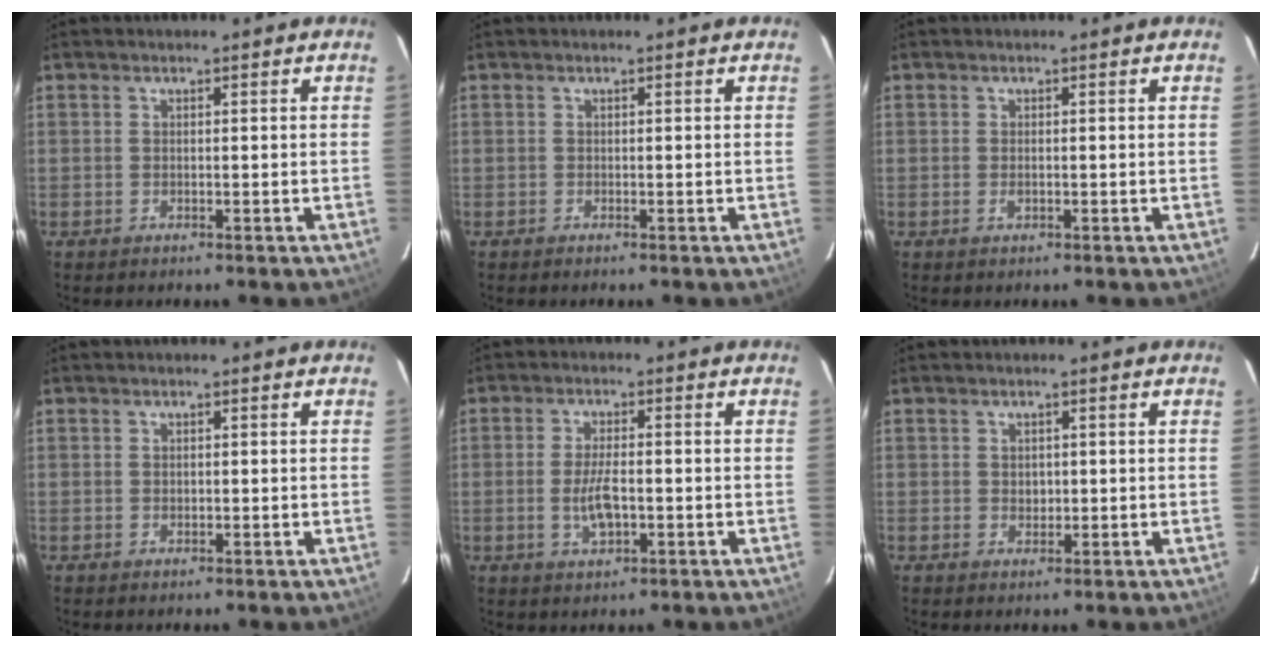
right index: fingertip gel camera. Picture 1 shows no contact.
{"total": 0.0}
{"total": 1.0, "force": [-0.2, 0.4, 0.9], "torque": [-0.018, 0.000, -0.002]}
{"total": 0.6, "force": [0.1, 0.4, 0.4], "torque": [-0.007, 0.002, 0.002]}
{"total": 5.5, "force": [-1.2, 2.0, 5.0], "torque": [-0.100, -0.003, -0.020]}
{"total": 1.5, "force": [0.2, 1.3, 0.7], "torque": [-0.009, 0.003, 0.004]}